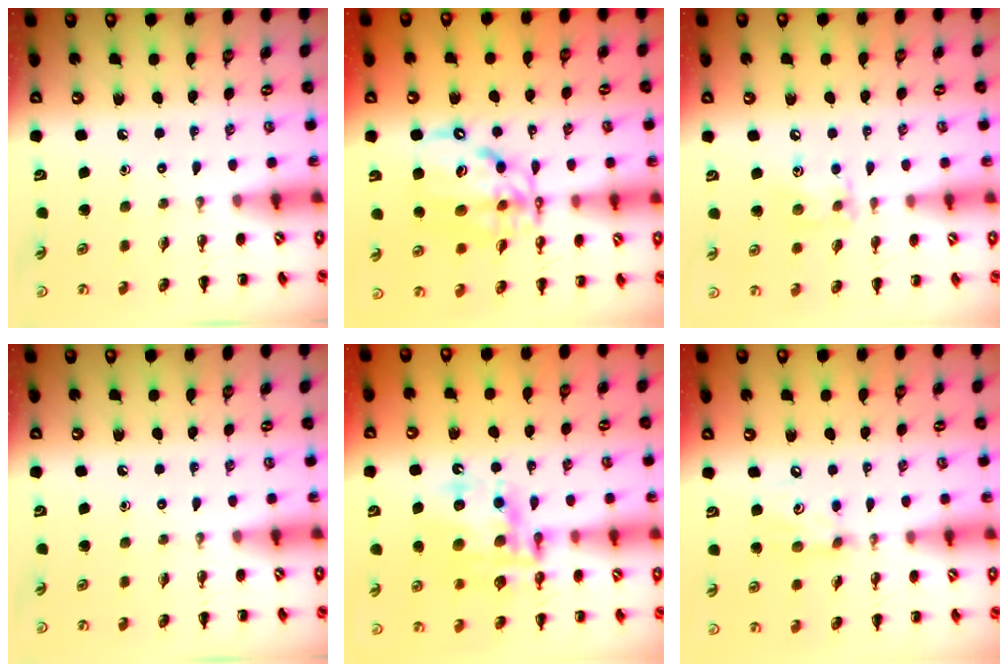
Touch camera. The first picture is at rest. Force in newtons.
{"total": 12.5, "press": 12.0, "slide": 3.4}
{"total": 7.9, "press": 7.8, "slide": 0.9}
{"total": 0.0}
{"total": 15.4, "press": 15.1, "slide": 3.3}
{"total": 5.6, "press": 5.5, "slide": 1.1}